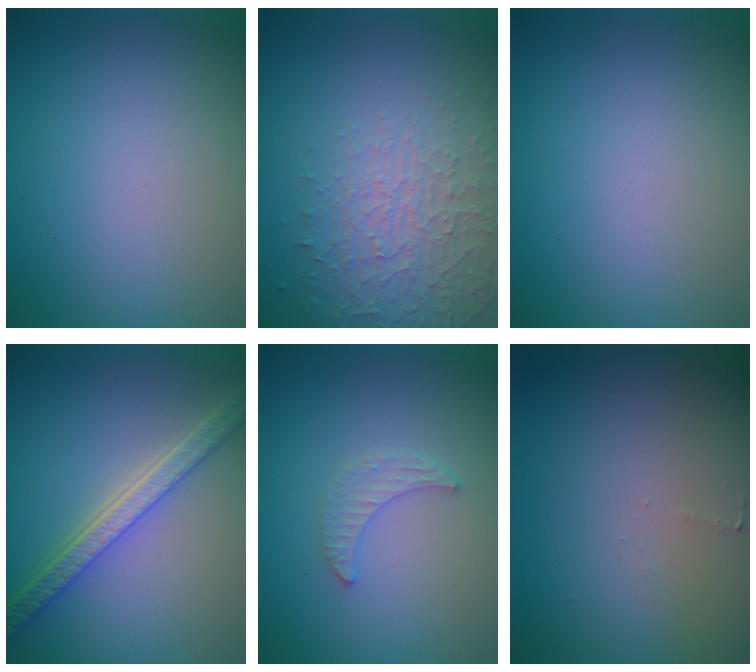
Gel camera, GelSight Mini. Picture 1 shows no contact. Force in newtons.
{"total": 4.5, "press": 3.1, "slide": 3.2}
{"total": 0.0}
{"total": 5.6, "press": 4.3, "slide": 3.6}
{"total": 1.6, "press": 1.5, "slide": 0.4}
{"total": 0.5, "press": 0.5, "slide": 0.1}